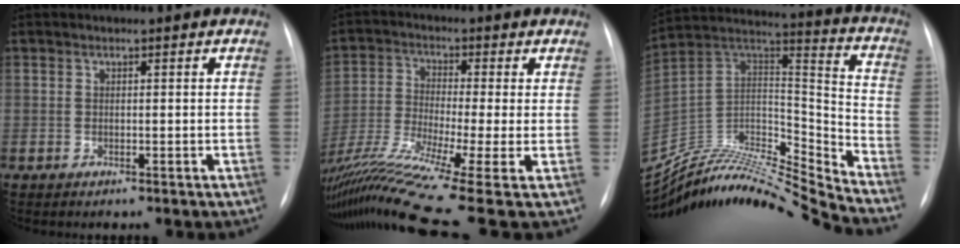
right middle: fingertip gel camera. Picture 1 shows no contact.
{"total": 16.0, "force": [-10.4, -1.2, 12.1], "torque": [-0.246, -0.038, -0.188]}
{"total": 25.0, "force": [-24.0, -0.4, 7.1], "torque": [-0.152, 0.015, -0.401]}